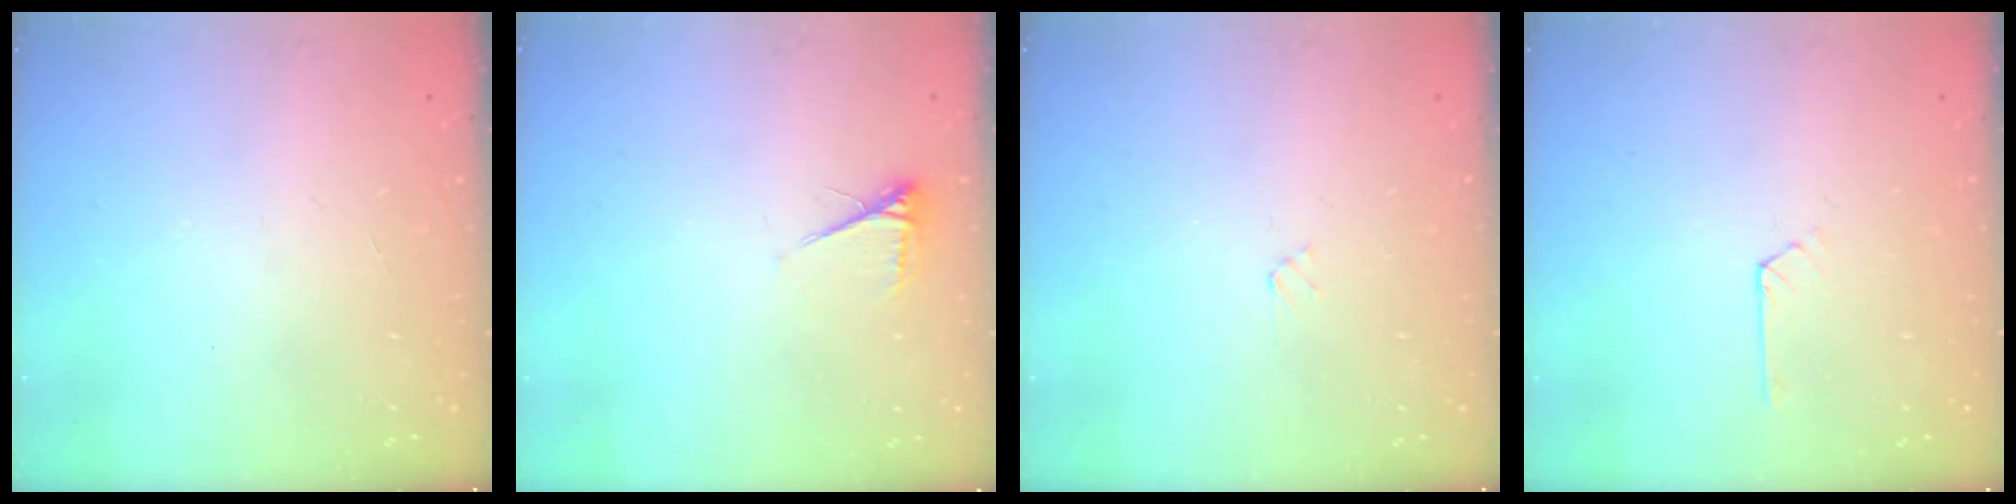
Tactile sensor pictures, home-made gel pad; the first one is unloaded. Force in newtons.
{"total": 3.9, "press": 3.9, "slide": 0.6}
{"total": 2.4, "press": 2.3, "slide": 0.4}
{"total": 2.0, "press": 2.0, "slide": 0.2}